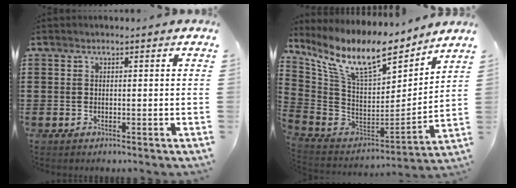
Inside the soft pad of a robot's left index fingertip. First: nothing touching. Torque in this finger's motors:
{"motor_torque": [2.14, 0.00, 1.05, 0.21]}